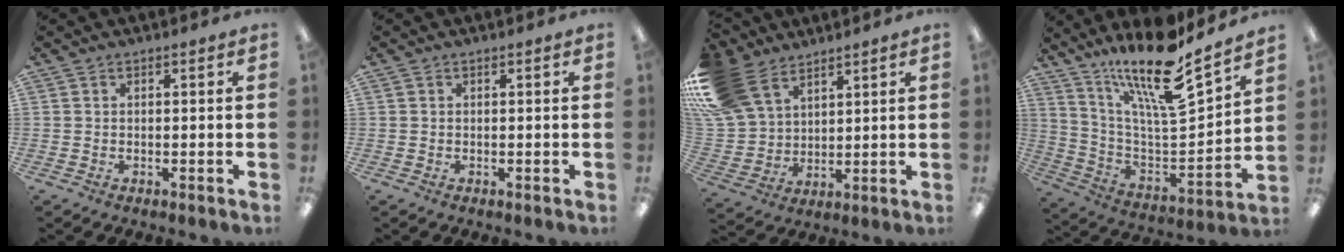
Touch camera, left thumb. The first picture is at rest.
{"total": 0.0}
{"total": 16.2, "force": [9.7, 10.5, 7.5], "torque": [-0.188, -0.033, 0.191]}
{"total": 19.8, "force": [15.1, 3.9, 12.1], "torque": [-0.218, -0.114, 0.252]}